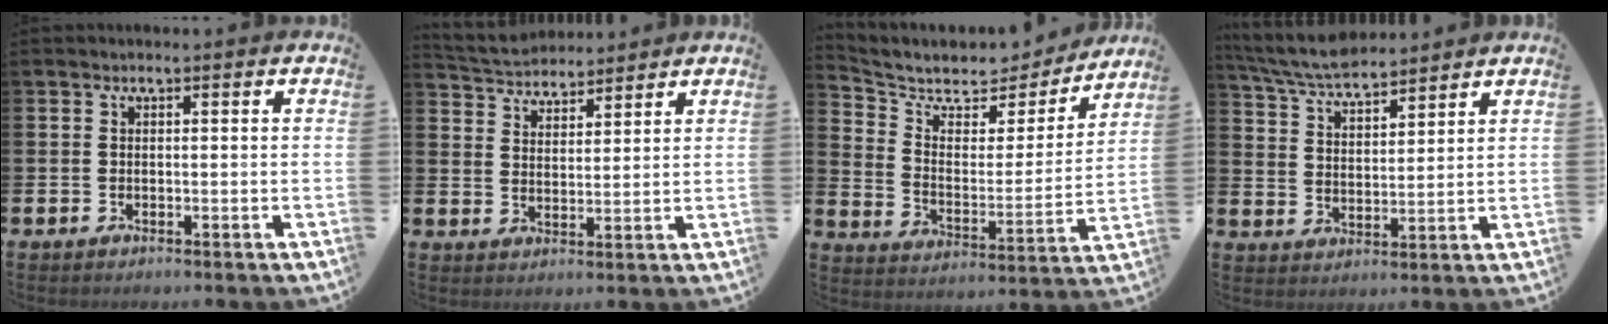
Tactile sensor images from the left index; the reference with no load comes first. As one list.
[{"total": 4.2, "force": [4.0, 1.2, -0.3], "torque": [-0.018, -0.023, 0.072]}, {"total": 6.8, "force": [6.0, 2.9, 1.5], "torque": [-0.063, -0.050, 0.098]}, {"total": 6.3, "force": [6.0, 0.9, 1.5], "torque": [-0.056, -0.026, 0.109]}]